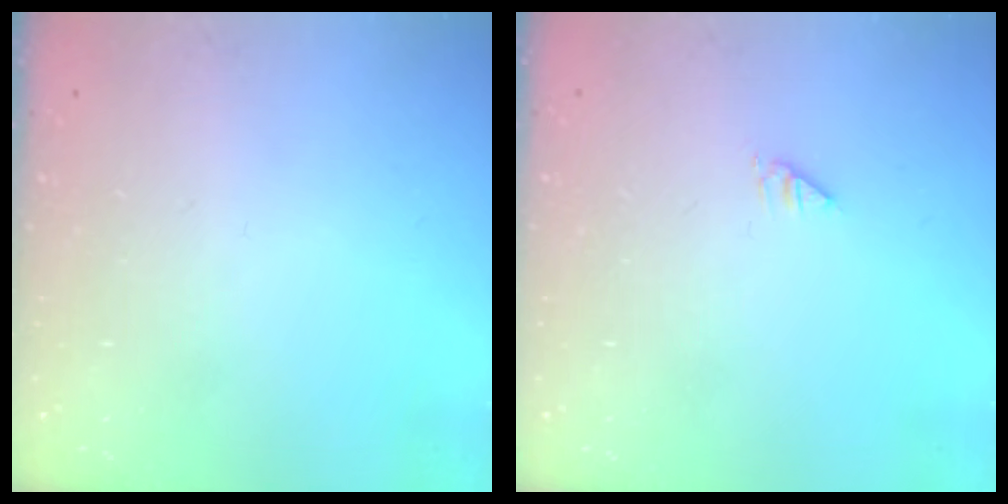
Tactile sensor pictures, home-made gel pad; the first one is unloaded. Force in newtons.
{"total": 0.0}